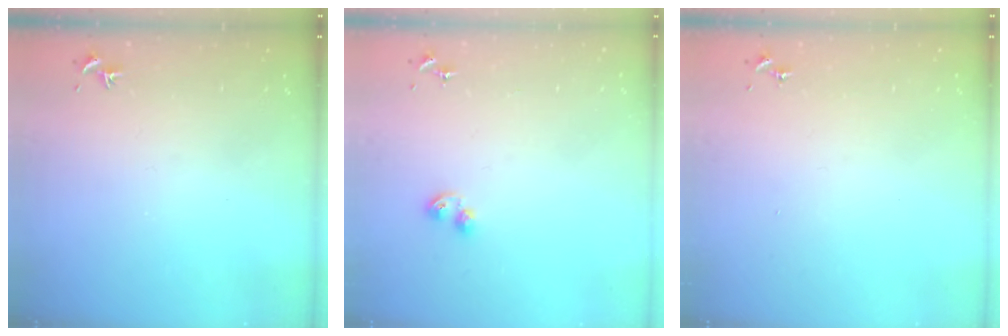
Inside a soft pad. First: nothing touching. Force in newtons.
{"total": 3.7, "press": 3.7, "slide": 0.5}
{"total": 0.0}